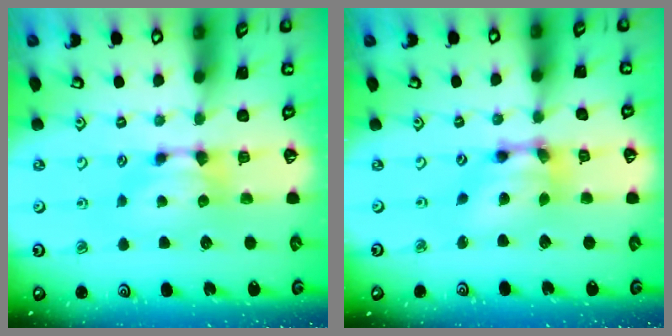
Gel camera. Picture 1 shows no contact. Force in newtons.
{"total": 6.3, "press": 5.4, "slide": 3.2}